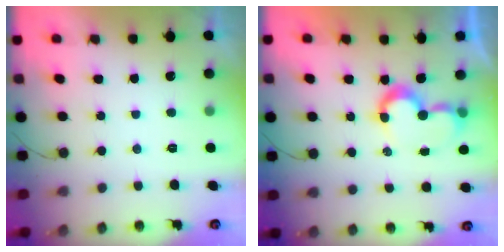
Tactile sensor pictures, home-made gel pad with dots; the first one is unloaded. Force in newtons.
{"total": 7.8, "press": 7.8, "slide": 0.6}